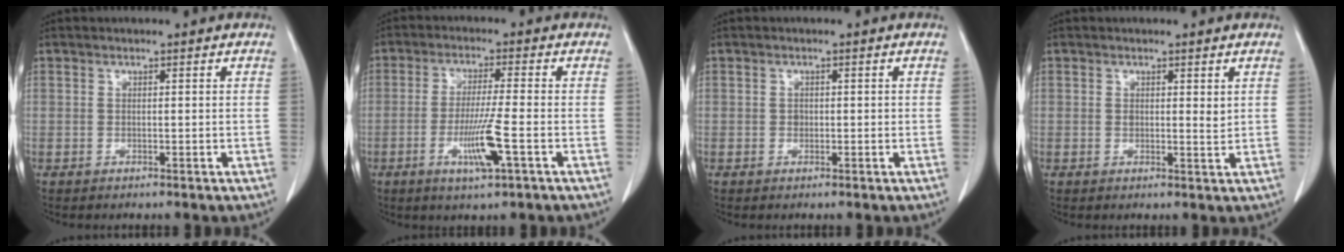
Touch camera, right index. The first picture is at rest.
{"total": 7.3, "force": [-2.7, -0.3, 6.8], "torque": [-0.129, -0.015, -0.049]}
{"total": 0.9, "force": [-0.1, 0.8, 0.5], "torque": [-0.007, 0.002, -0.001]}
{"total": 1.8, "force": [0.6, 0.7, 1.5], "torque": [-0.024, -0.007, 0.009]}